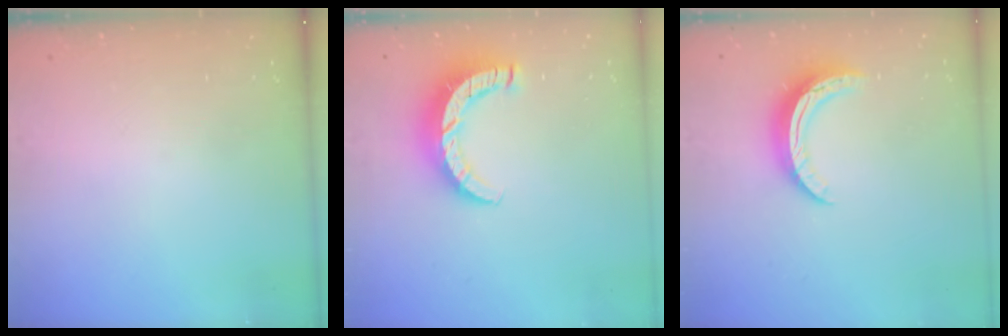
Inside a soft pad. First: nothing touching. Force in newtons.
{"total": 9.4, "press": 9.4, "slide": 0.8}
{"total": 11.0, "press": 11.0, "slide": 0.5}